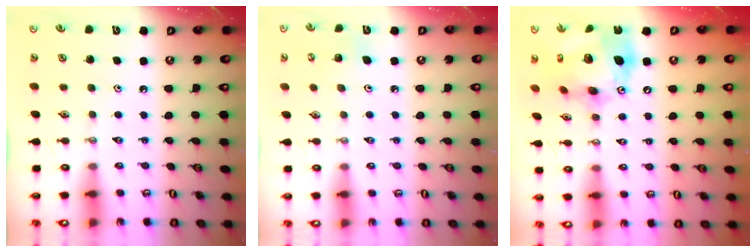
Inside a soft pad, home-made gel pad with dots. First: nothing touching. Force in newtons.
{"total": 5.4, "press": 5.1, "slide": 1.9}
{"total": 20.5, "press": 20.4, "slide": 2.1}